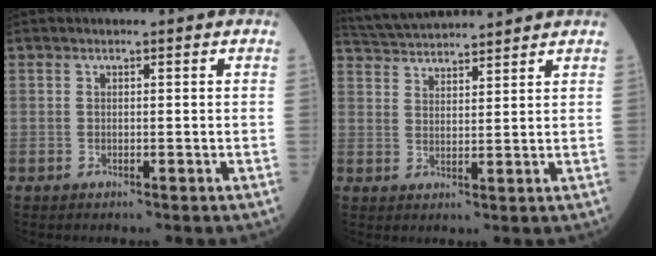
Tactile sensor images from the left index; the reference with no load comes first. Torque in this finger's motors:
{"motor_torque": [-0.01, -0.17, -0.02, 0.00]}